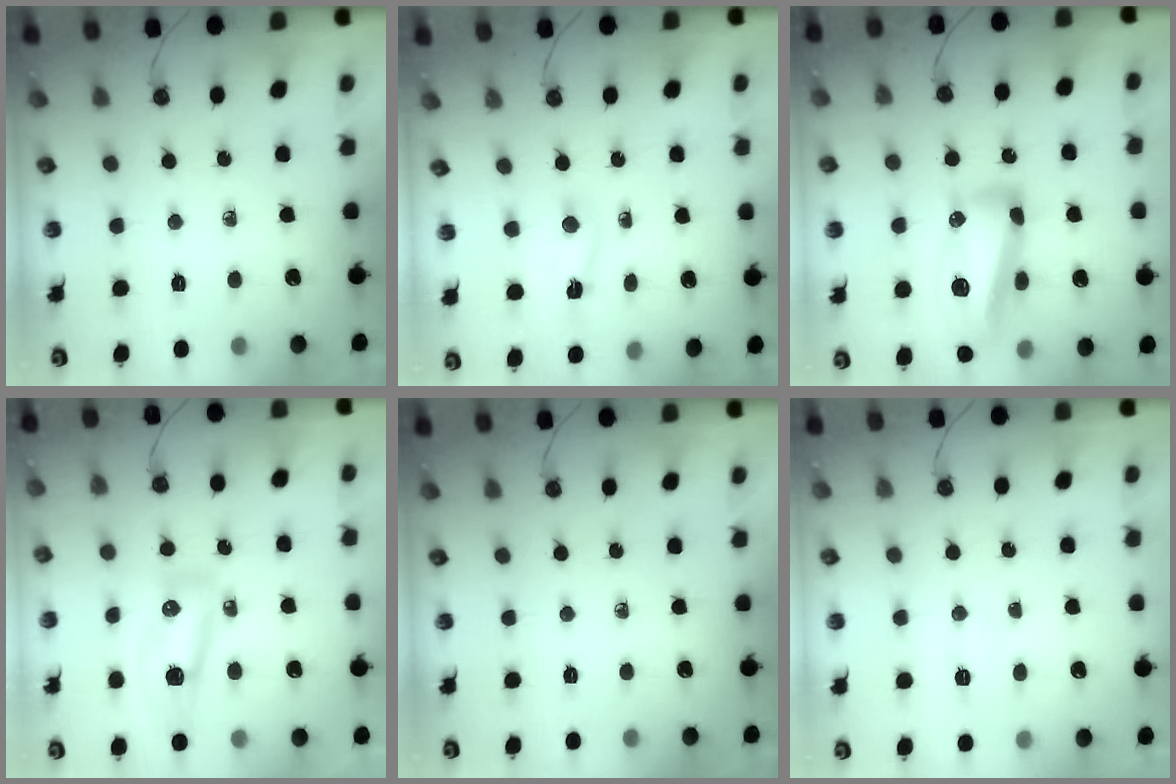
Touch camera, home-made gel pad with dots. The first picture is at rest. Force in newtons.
{"total": 2.3, "press": 2.3, "slide": 0.4}
{"total": 15.4, "press": 15.3, "slide": 1.9}
{"total": 9.6, "press": 9.6, "slide": 0.7}
{"total": 0.0}
{"total": 4.4, "press": 4.4, "slide": 0.5}